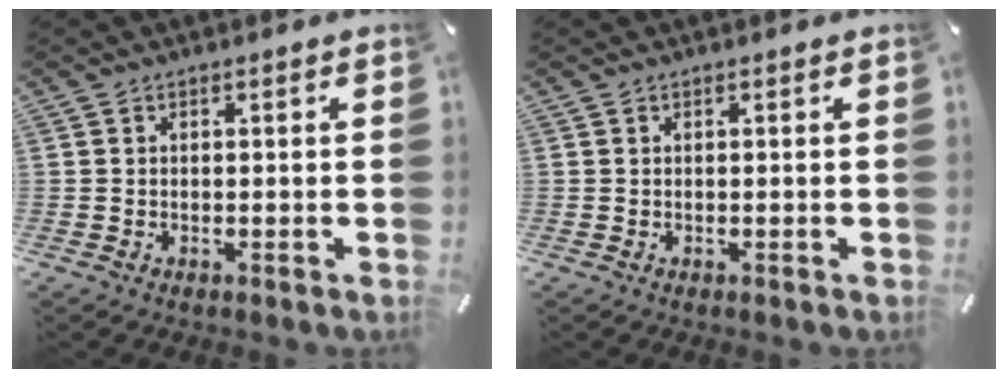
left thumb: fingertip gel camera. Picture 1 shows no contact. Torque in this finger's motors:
{"motor_torque": [-0.01, 0.00, 0.03, -0.03, 0.00]}